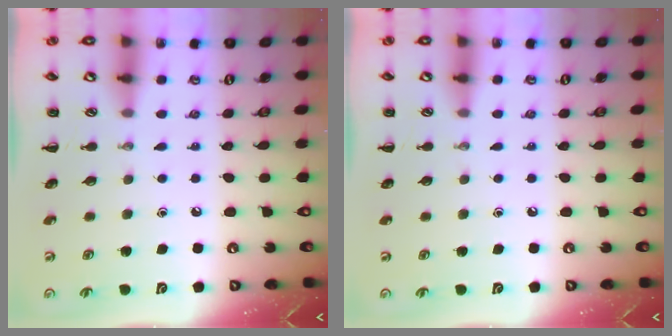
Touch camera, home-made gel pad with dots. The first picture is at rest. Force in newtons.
{"total": 0.0}